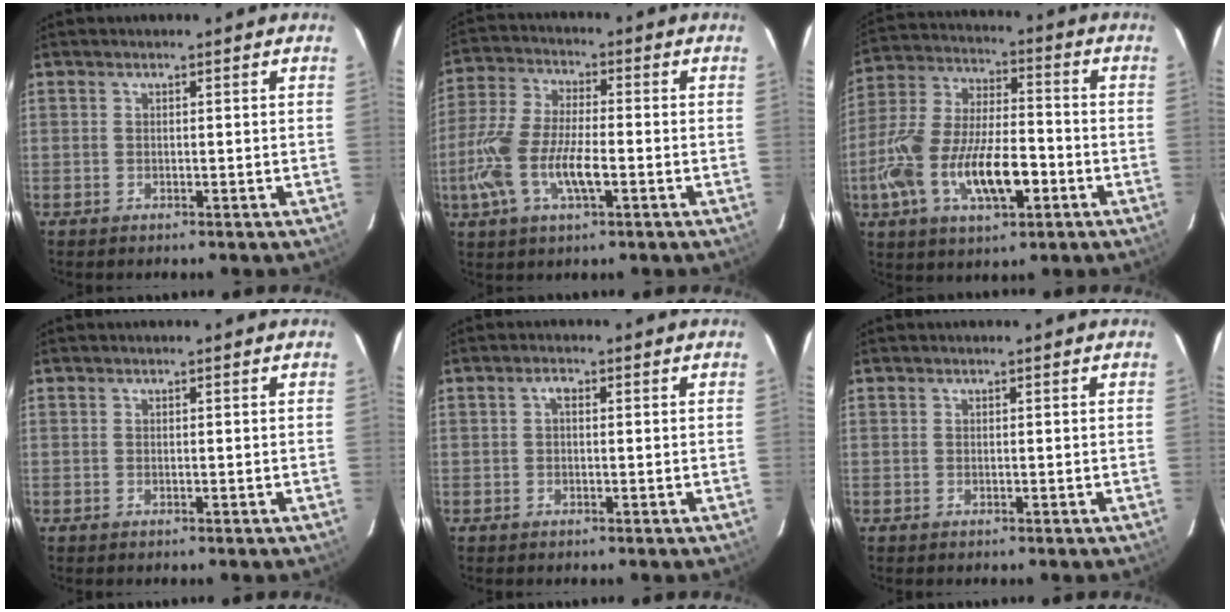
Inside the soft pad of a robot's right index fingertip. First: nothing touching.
{"total": 13.0, "force": [-3.9, 4.8, 11.5], "torque": [-0.252, -0.005, -0.078]}
{"total": 18.2, "force": [-6.4, 7.6, 15.3], "torque": [-0.320, -0.006, -0.112]}
{"total": 0.0}
{"total": 1.1, "force": [0.1, 0.3, 1.1], "torque": [-0.021, 0.006, -0.001]}
{"total": 0.0}